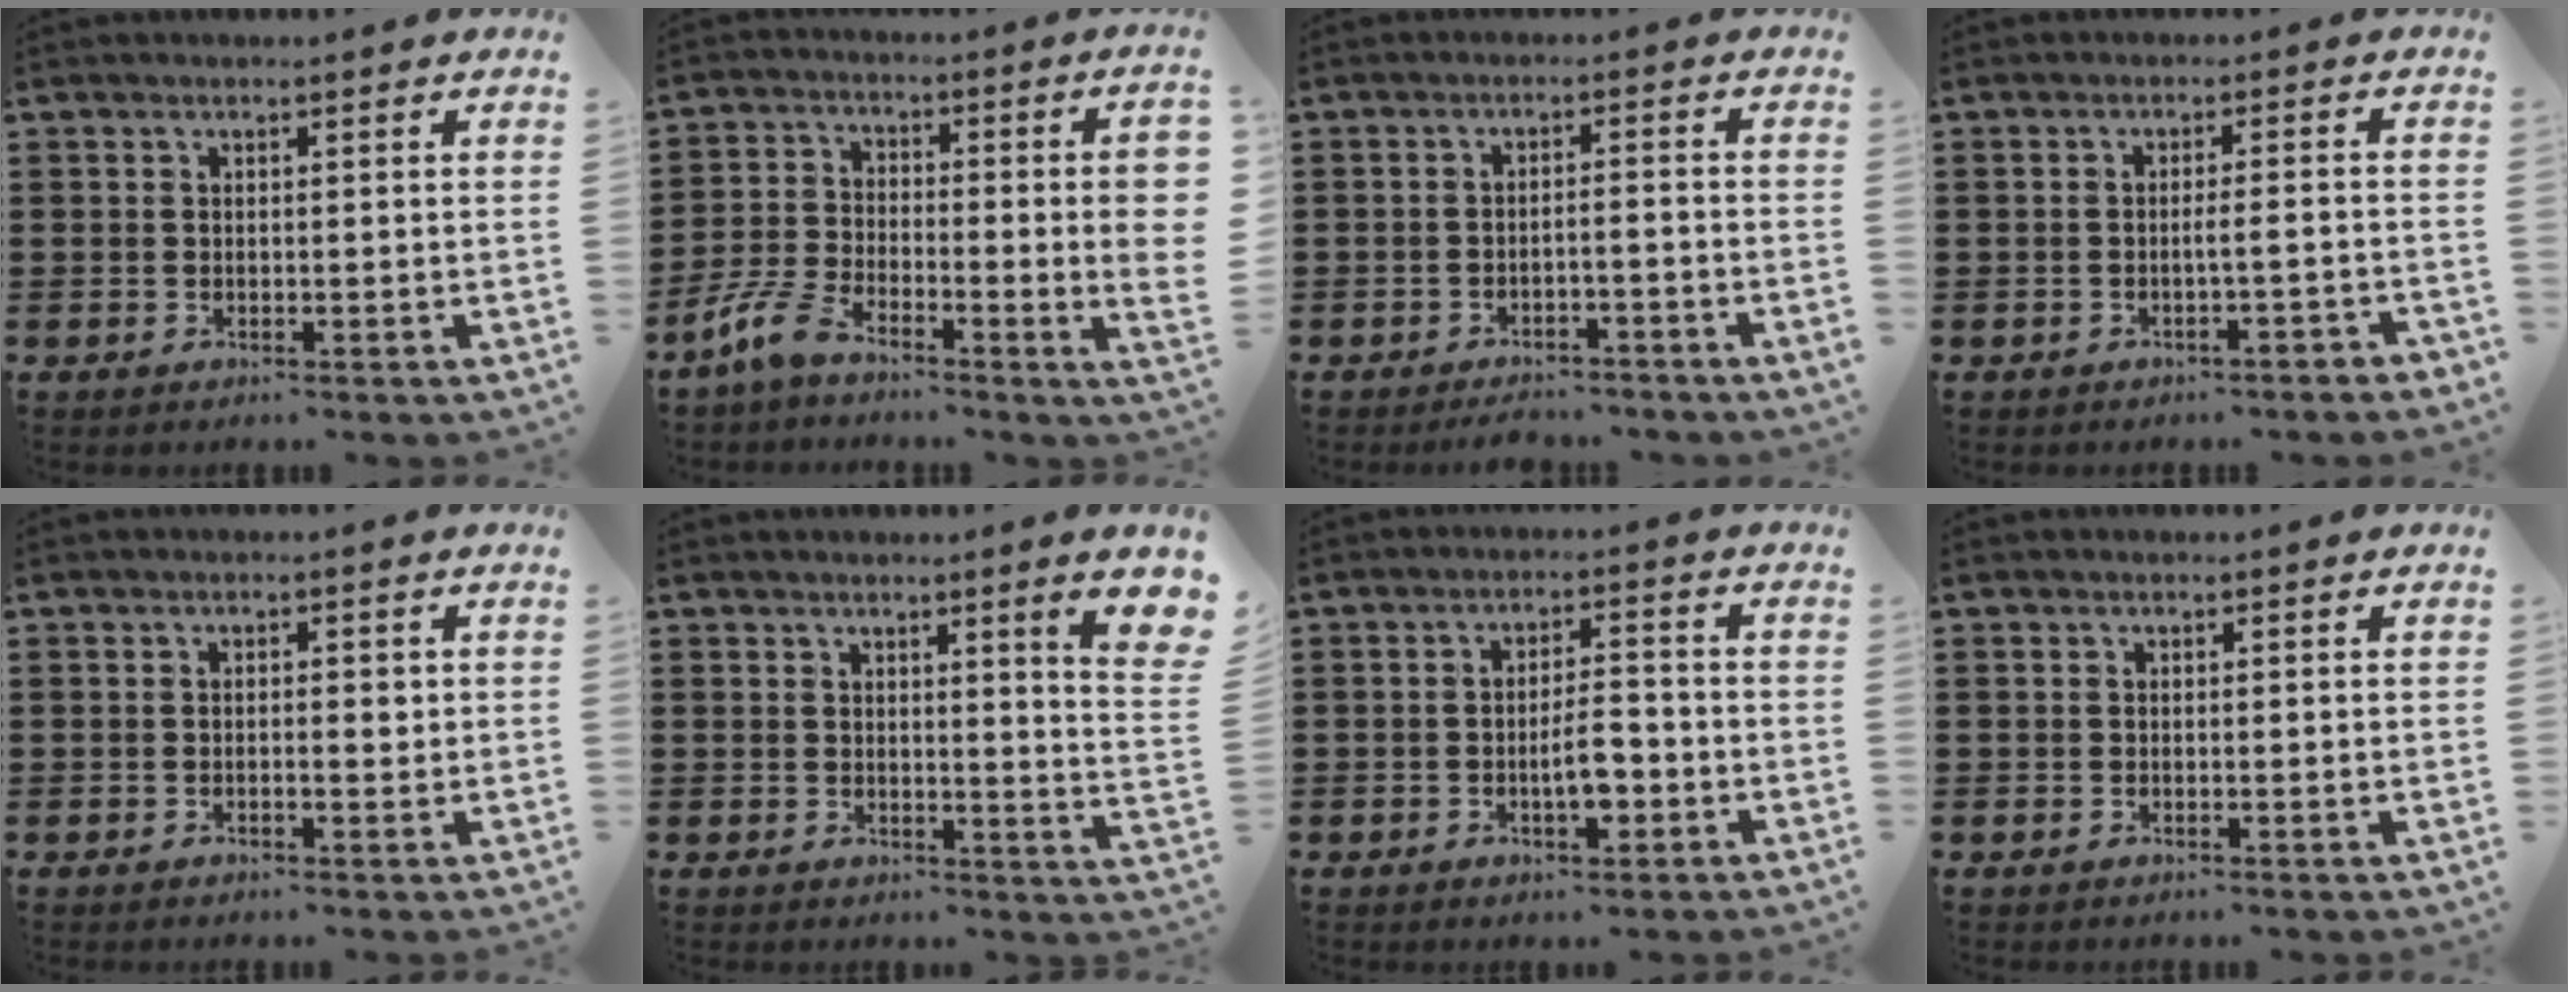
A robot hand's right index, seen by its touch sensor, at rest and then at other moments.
{"total": 10.5, "force": [-4.0, 3.0, 9.2], "torque": [-0.189, 0.001, -0.077]}
{"total": 2.8, "force": [-2.7, -0.1, 0.8], "torque": [-0.017, 0.001, -0.055]}
{"total": 2.3, "force": [-1.2, -0.1, 2.0], "torque": [-0.037, -0.002, -0.025]}
{"total": 1.2, "force": [-0.1, 0.4, 1.2], "torque": [-0.022, 0.000, -0.003]}
{"total": 4.7, "force": [2.2, -0.1, 4.2], "torque": [-0.071, -0.011, 0.031]}
{"total": 5.1, "force": [-1.6, 1.9, 4.5], "torque": [-0.076, 0.001, -0.032]}
{"total": 0.0}